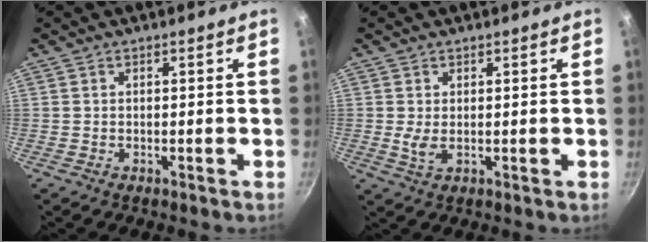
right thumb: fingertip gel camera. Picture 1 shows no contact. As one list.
[{"total": 2.5, "force": [0.4, 1.2, 2.2], "torque": [-0.043, -0.006, 0.013]}]